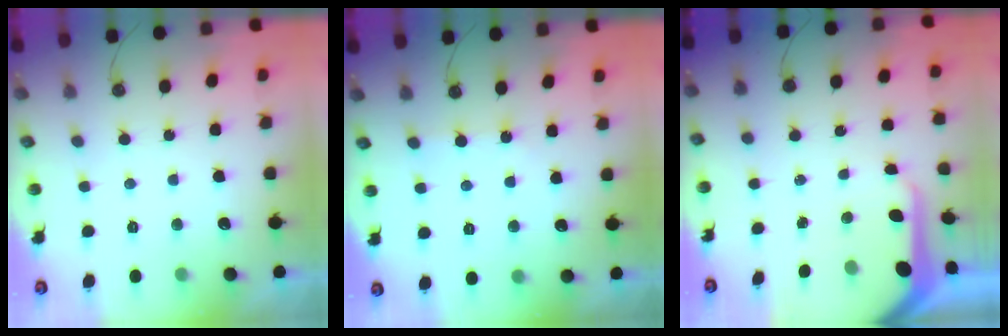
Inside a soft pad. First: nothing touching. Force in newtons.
{"total": 2.7, "press": 2.7, "slide": 0.5}
{"total": 9.4, "press": 9.3, "slide": 1.0}